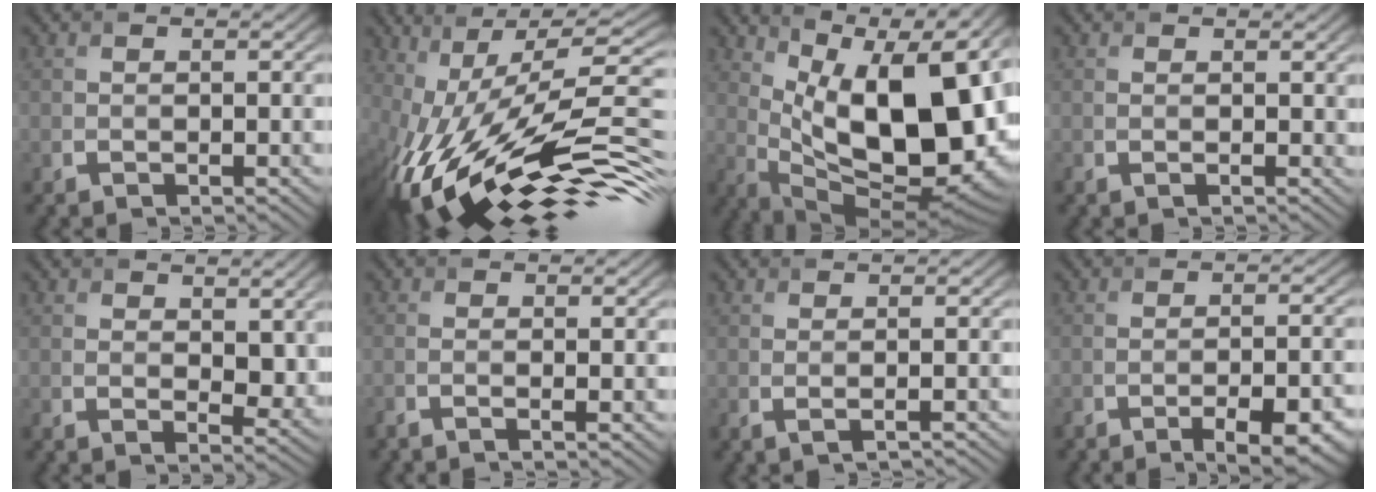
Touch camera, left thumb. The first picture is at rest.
{"total": 17.8, "force": [-4.1, 6.3, 16.1], "torque": [-0.277, 0.027, -0.094]}
{"total": 17.3, "force": [3.3, 7.5, 15.3], "torque": [-0.230, 0.008, 0.066]}
{"total": 0.7, "force": [0.6, -0.2, 0.4], "torque": [-0.003, 0.000, 0.009]}
{"total": 4.9, "force": [1.9, 2.7, 3.7], "torque": [-0.063, -0.012, 0.040]}
{"total": 1.3, "force": [-0.9, -0.2, 0.9], "torque": [-0.010, 0.002, -0.031]}
{"total": 1.1, "force": [0.0, 0.0, 1.1], "torque": [-0.014, 0.005, -0.006]}
{"total": 6.7, "force": [-4.2, 1.3, 5.1], "torque": [-0.066, 0.003, -0.054]}